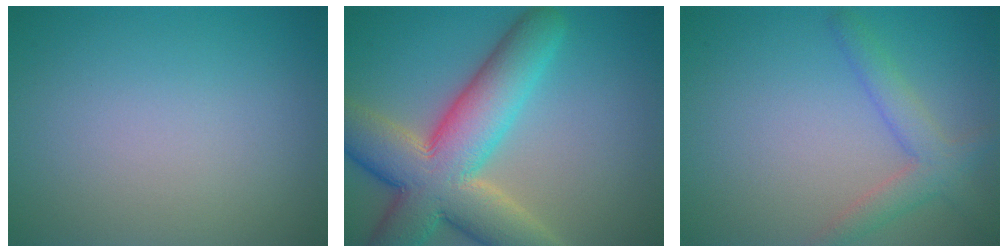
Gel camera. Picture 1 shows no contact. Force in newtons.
{"total": 11.6, "press": 11.5, "slide": 0.7}
{"total": 3.1, "press": 3.1, "slide": 0.1}